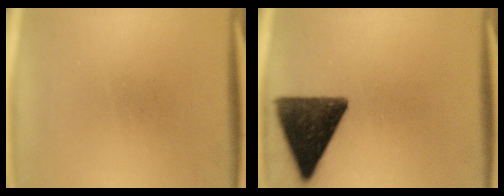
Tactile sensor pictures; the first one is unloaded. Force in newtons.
{"total": 13.2}